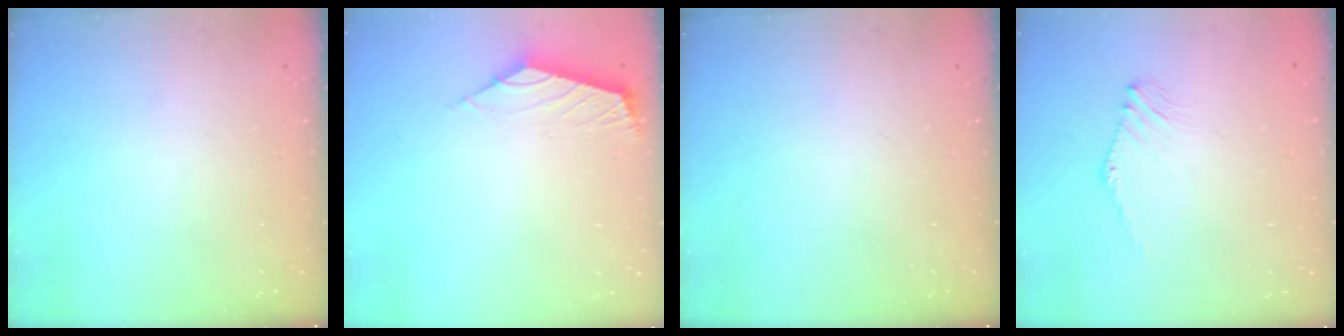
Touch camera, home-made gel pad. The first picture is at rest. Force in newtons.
{"total": 2.5, "press": 2.4, "slide": 0.7}
{"total": 0.0}
{"total": 1.2, "press": 1.1, "slide": 0.4}